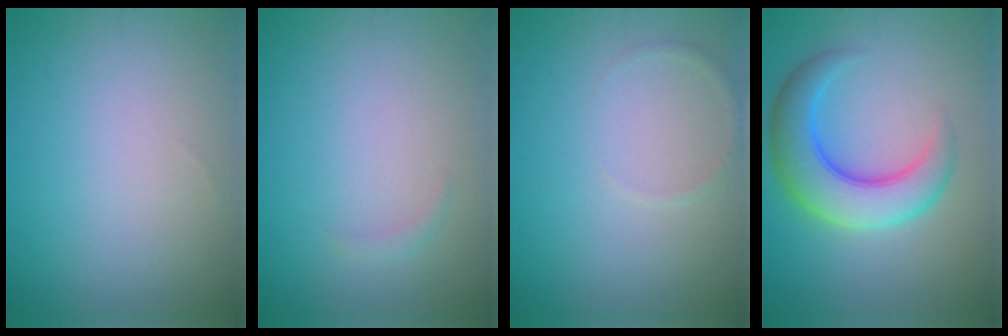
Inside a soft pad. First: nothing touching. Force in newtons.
{"total": 0.6, "press": 0.6, "slide": 0.0}
{"total": 0.7, "press": 0.7, "slide": 0.0}
{"total": 6.6, "press": 6.6, "slide": 0.1}